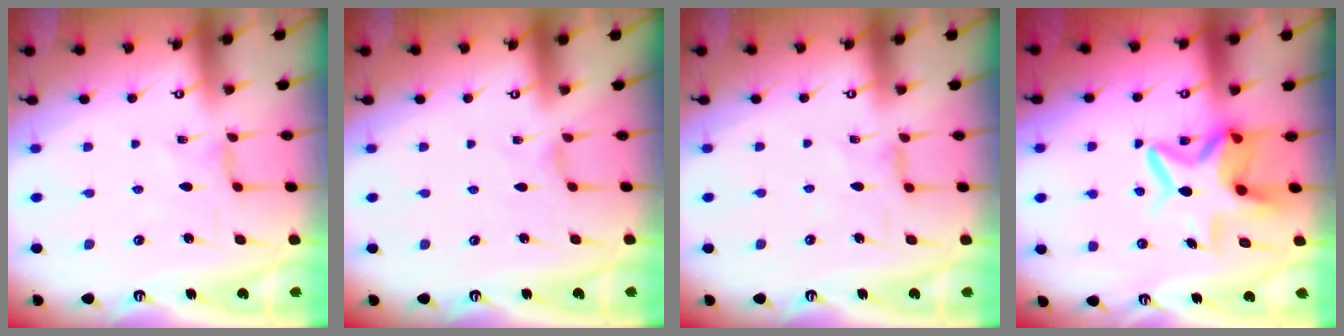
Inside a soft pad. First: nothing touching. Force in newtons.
{"total": 0.0}
{"total": 2.9, "press": 2.9, "slide": 0.4}
{"total": 10.0, "press": 9.9, "slide": 1.2}